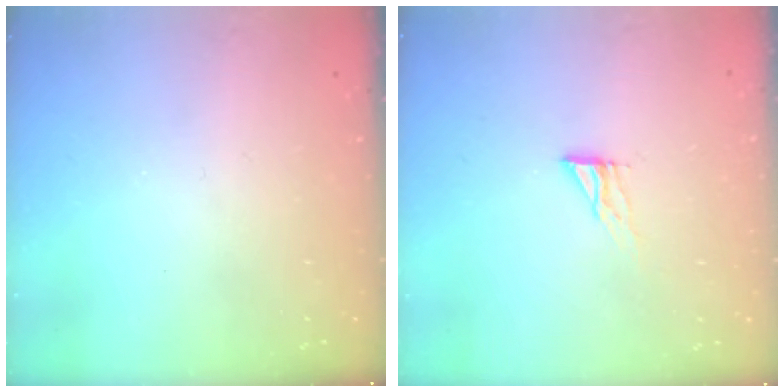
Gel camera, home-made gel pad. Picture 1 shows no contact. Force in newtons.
{"total": 4.5, "press": 4.4, "slide": 0.4}